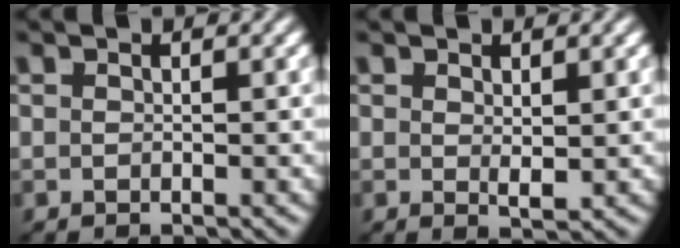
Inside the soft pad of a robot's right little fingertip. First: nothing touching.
{"total": 1.0, "force": [0.3, -0.3, 1.0], "torque": [-0.009, -0.009, 0.012]}